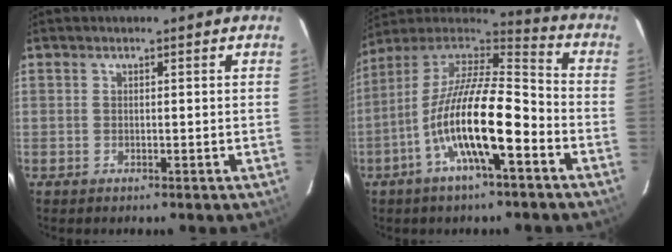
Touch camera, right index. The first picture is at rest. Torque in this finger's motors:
{"motor_torque": [1.94, -0.20, 1.06, 0.21]}